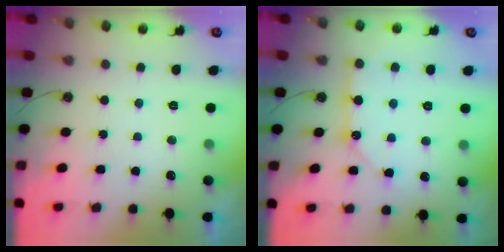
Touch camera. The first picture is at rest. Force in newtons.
{"total": 10.3, "press": 10.2, "slide": 1.1}